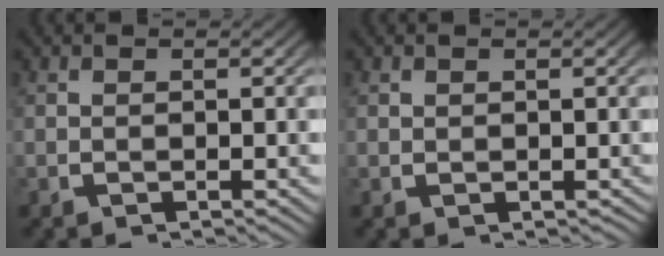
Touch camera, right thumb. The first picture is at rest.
{"total": 0.5, "force": [0.1, 0.5, 0.1], "torque": [-0.001, -0.007, 0.011]}